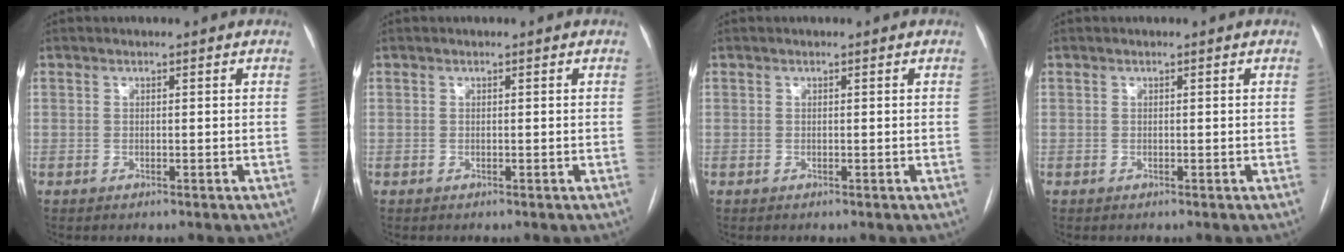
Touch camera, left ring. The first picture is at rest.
{"total": 0.0}
{"total": 0.0}
{"total": 0.0}